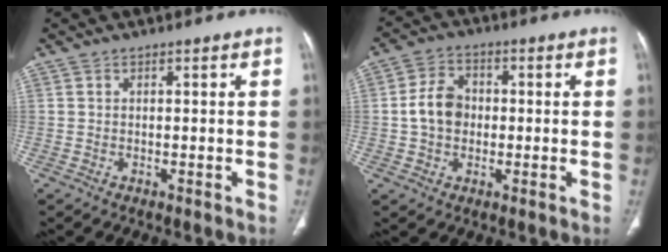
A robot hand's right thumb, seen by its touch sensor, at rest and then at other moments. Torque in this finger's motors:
{"motor_torque": [1.13, 1.22, 0.55, -0.46, 0.06]}